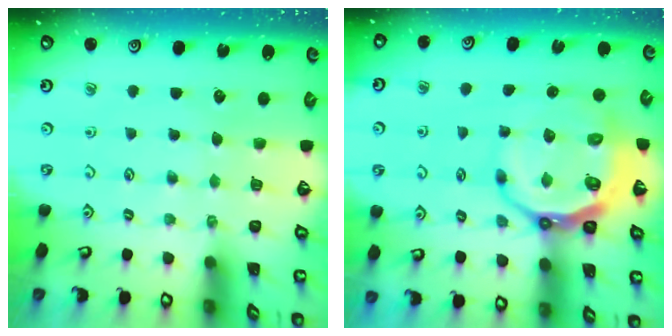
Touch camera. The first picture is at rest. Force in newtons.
{"total": 11.4, "press": 10.8, "slide": 3.7}